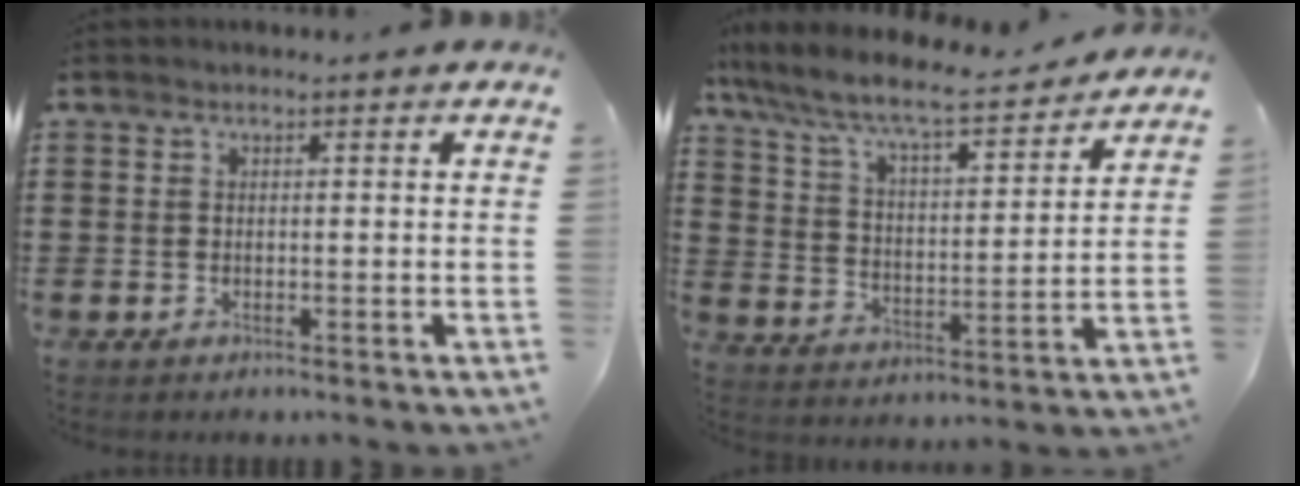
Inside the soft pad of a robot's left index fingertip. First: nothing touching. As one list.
[{"total": 8.4, "force": [7.2, 0.9, 4.2], "torque": [-0.112, -0.043, 0.117]}]